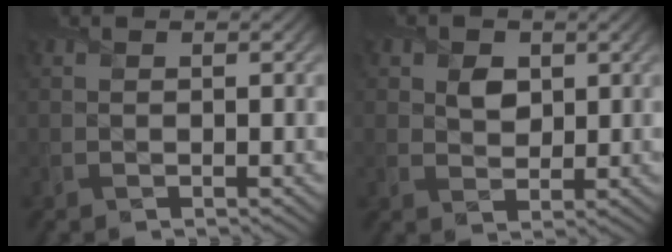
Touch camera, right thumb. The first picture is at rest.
{"total": 3.1, "force": [1.1, 2.5, 1.6], "torque": [-0.035, -0.008, 0.015]}